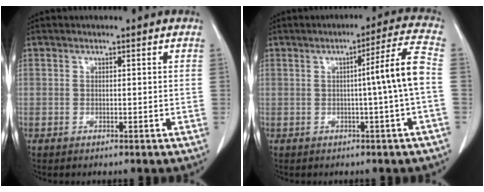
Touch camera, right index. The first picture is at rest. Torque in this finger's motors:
{"motor_torque": [0.66, -0.24, 0.24, 0.10]}